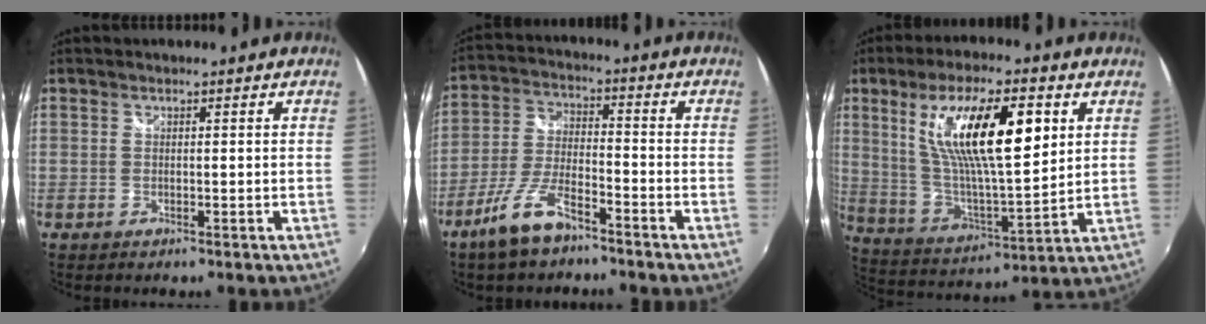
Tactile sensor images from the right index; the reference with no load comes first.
{"total": 9.8, "force": [-6.9, 3.0, 6.2], "torque": [-0.136, -0.004, -0.130]}
{"total": 19.3, "force": [6.9, 5.6, 17.2], "torque": [-0.306, 0.003, 0.131]}